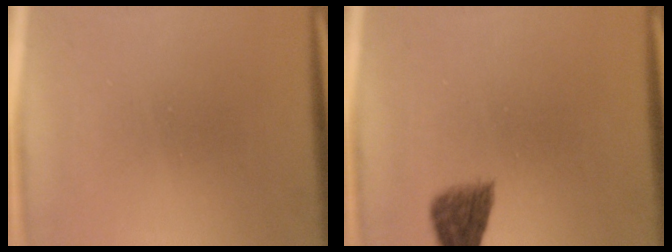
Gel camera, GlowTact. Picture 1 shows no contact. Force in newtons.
{"total": 3.7}